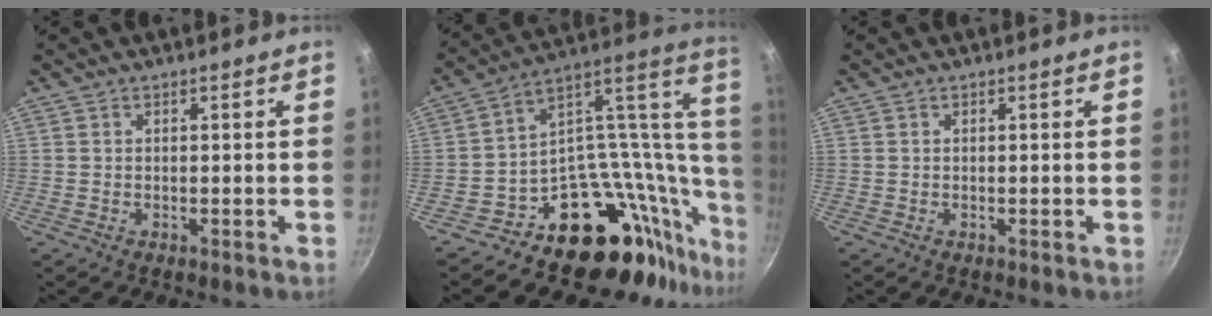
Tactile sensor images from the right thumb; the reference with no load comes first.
{"total": 22.2, "force": [-14.6, 10.0, 13.5], "torque": [-0.048, 0.160, -0.208]}
{"total": 0.0}